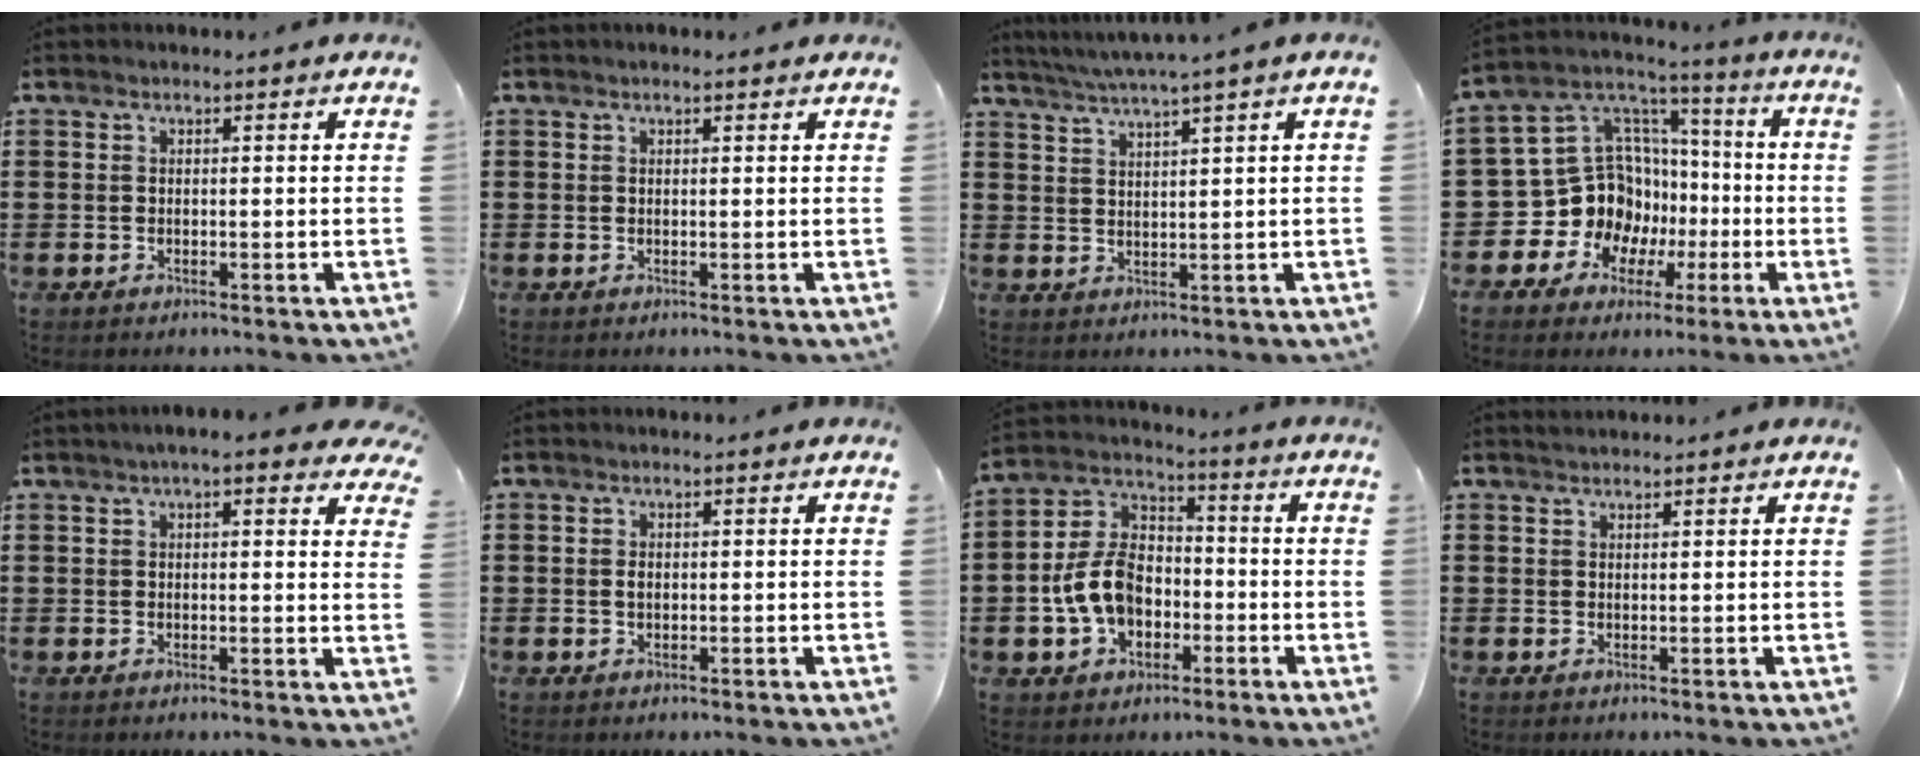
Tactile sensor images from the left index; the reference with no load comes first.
{"total": 0.5, "force": [0.4, 0.1, 0.4], "torque": [-0.008, 0.002, 0.007]}
{"total": 2.9, "force": [2.3, -0.9, 1.5], "torque": [-0.034, -0.011, 0.037]}
{"total": 13.9, "force": [-2.8, 12.7, 5.1], "torque": [-0.156, -0.018, -0.034]}
{"total": 3.5, "force": [2.8, 0.4, 2.1], "torque": [-0.051, 0.002, 0.049]}
{"total": 0.9, "force": [0.0, 0.6, 0.7], "torque": [-0.017, 0.003, -0.001]}
{"total": 10.2, "force": [-2.5, 7.5, 6.5], "torque": [-0.168, 0.016, -0.051]}
{"total": 0.9, "force": [0.9, 0.2, 0.1], "torque": [-0.003, 0.000, 0.017]}